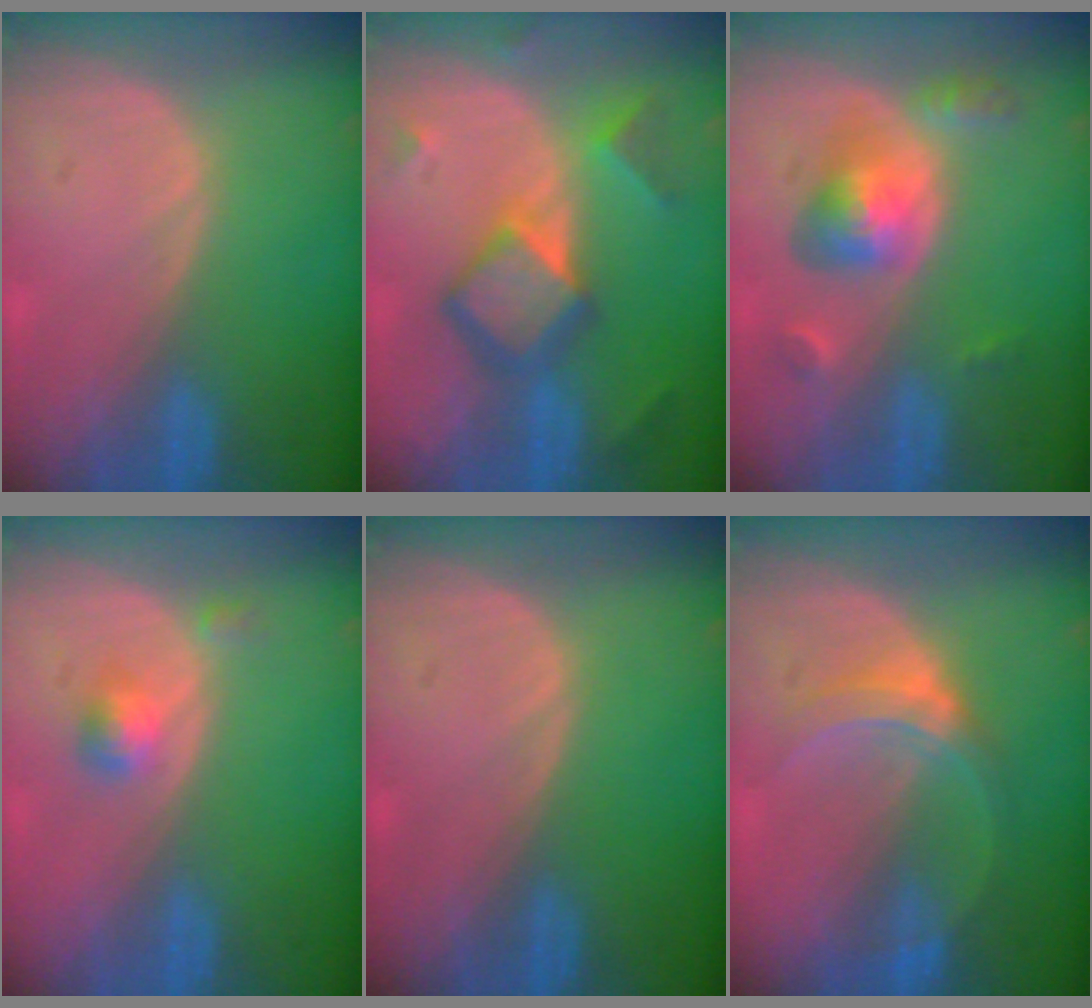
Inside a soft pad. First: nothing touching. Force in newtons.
{"total": 7.9, "press": 7.9, "slide": 0.4}
{"total": 6.3, "press": 5.7, "slide": 2.5}
{"total": 2.6, "press": 2.4, "slide": 1.1}
{"total": 0.0}
{"total": 5.2, "press": 5.1, "slide": 0.9}